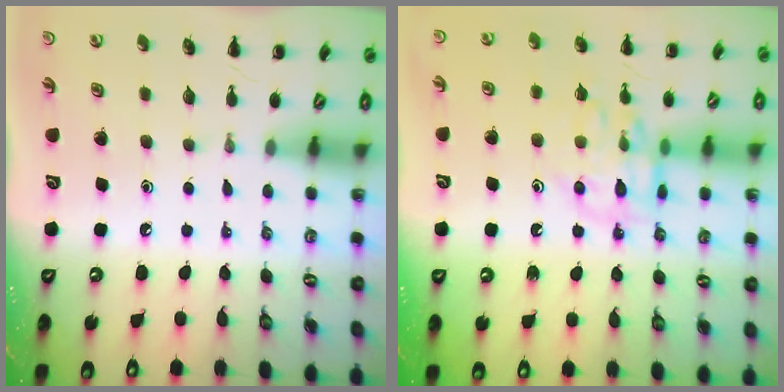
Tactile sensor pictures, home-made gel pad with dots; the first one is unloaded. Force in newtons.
{"total": 13.3, "press": 13.2, "slide": 1.0}